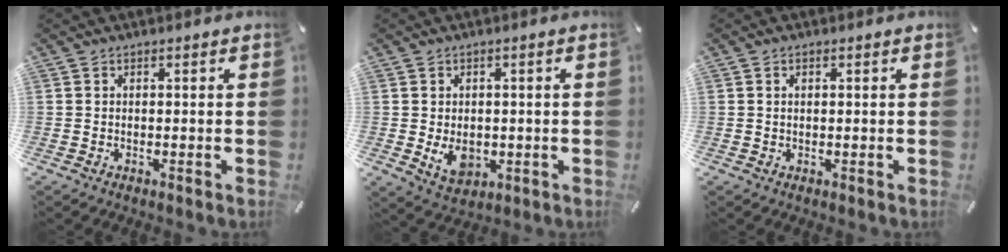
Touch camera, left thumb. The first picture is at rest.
{"total": 6.2, "force": [-0.8, 4.7, 3.9], "torque": [-0.062, -0.006, -0.016]}
{"total": 1.1, "force": [0.4, 0.5, 0.9], "torque": [-0.018, 0.003, 0.005]}